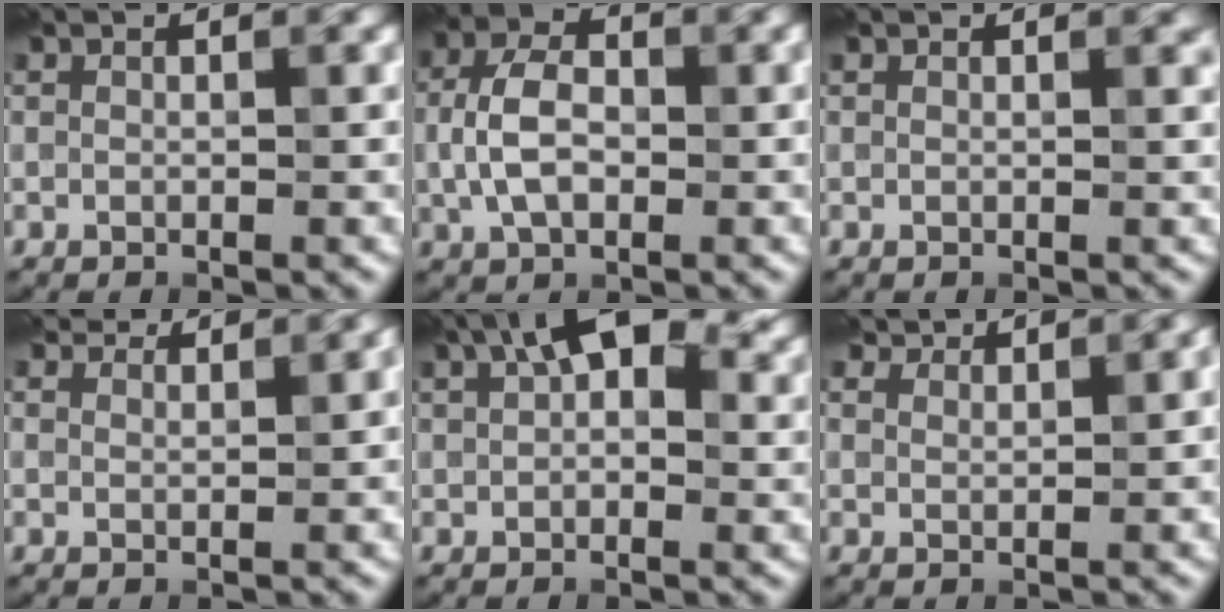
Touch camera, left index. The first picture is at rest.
{"total": 4.9, "force": [-0.3, 3.1, 3.8], "torque": [-0.076, 0.006, -0.010]}
{"total": 0.9, "force": [0.8, 0.1, 0.3], "torque": [-0.001, -0.001, 0.011]}
{"total": 3.3, "force": [3.0, 1.0, 1.0], "torque": [-0.018, 0.000, 0.045]}
{"total": 7.8, "force": [3.5, 4.1, 5.7], "torque": [-0.081, 0.019, 0.042]}
{"total": 3.1, "force": [2.9, 0.9, 0.8], "torque": [-0.013, -0.003, 0.055]}